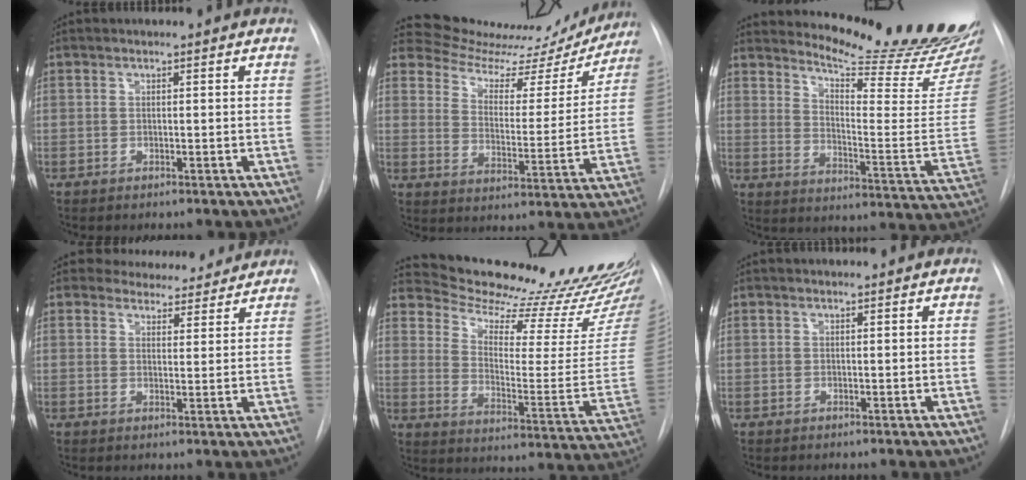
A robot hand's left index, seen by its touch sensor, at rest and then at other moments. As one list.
[{"total": 17.4, "force": [16.8, 4.2, 2.0], "torque": [-0.016, -0.046, 0.215]}, {"total": 22.1, "force": [20.9, 0.4, 7.3], "torque": [-0.113, -0.146, 0.260]}, {"total": 7.9, "force": [7.4, 2.8, 0.7], "torque": [0.007, -0.004, 0.083]}, {"total": 27.1, "force": [25.8, 2.2, 8.0], "torque": [-0.116, -0.143, 0.324]}, {"total": 1.6, "force": [1.6, 0.2, 0.0], "torque": [-0.008, 0.009, 0.018]}]